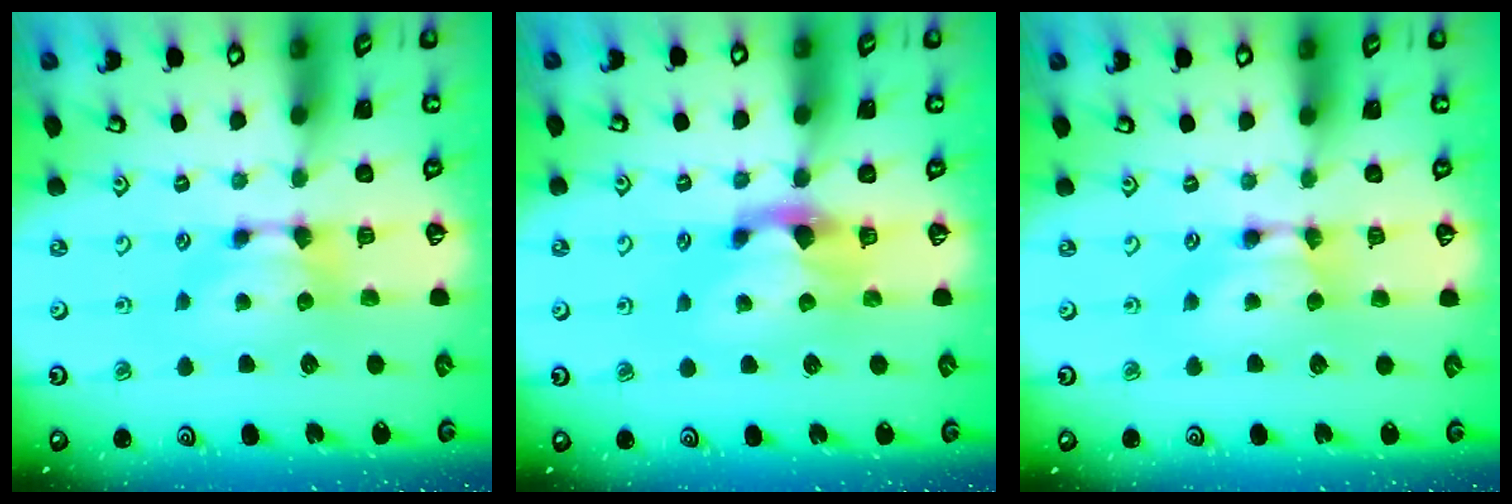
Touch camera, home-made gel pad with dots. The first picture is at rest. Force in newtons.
{"total": 2.1, "press": 1.7, "slide": 1.2}
{"total": 1.7, "press": 1.7, "slide": 0.1}